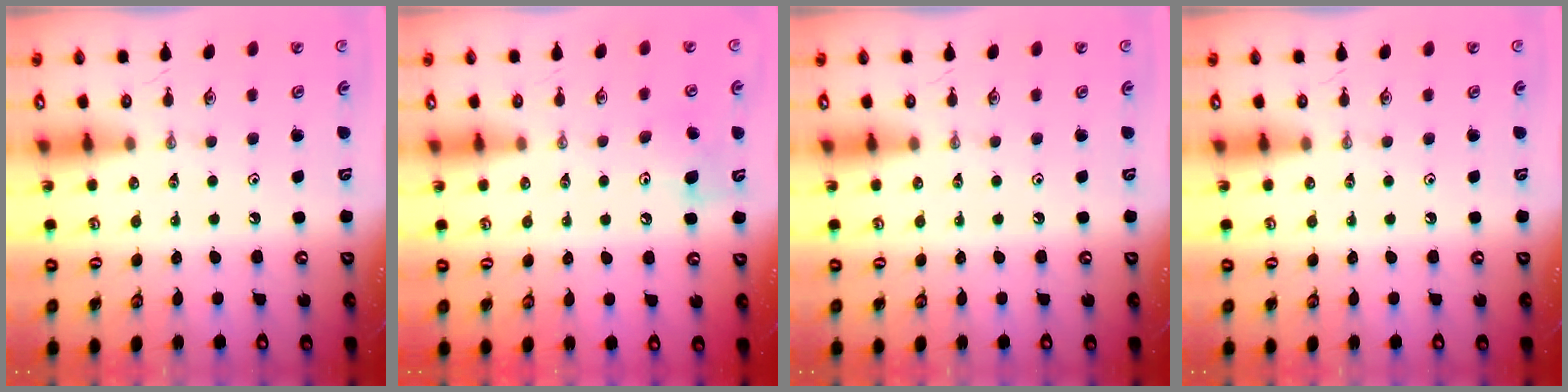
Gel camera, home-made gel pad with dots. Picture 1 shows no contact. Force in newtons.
{"total": 7.4, "press": 7.1, "slide": 2.2}
{"total": 0.0}
{"total": 0.0}